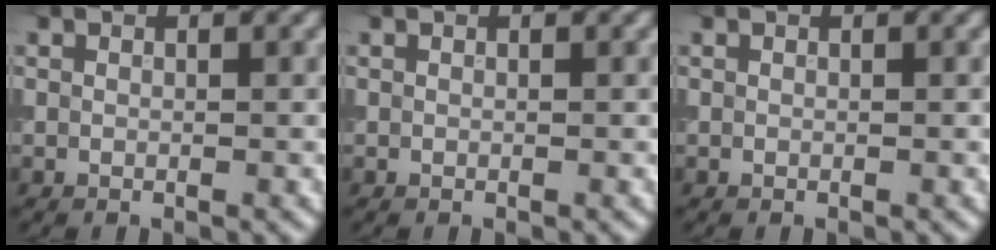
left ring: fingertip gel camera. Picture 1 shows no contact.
{"total": 0.0}
{"total": 0.0}